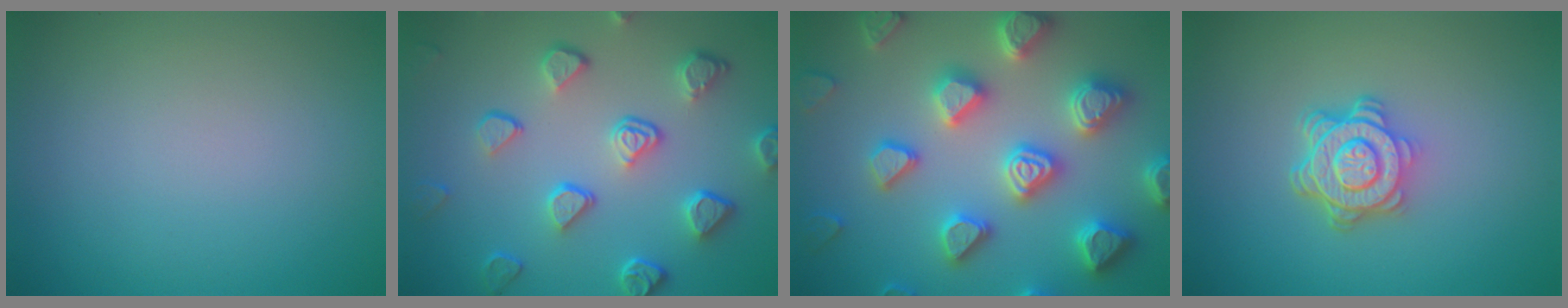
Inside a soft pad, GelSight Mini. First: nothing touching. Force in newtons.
{"total": 5.4, "press": 4.2, "slide": 3.4}
{"total": 7.4, "press": 7.3, "slide": 1.6}
{"total": 4.7, "press": 3.7, "slide": 2.8}